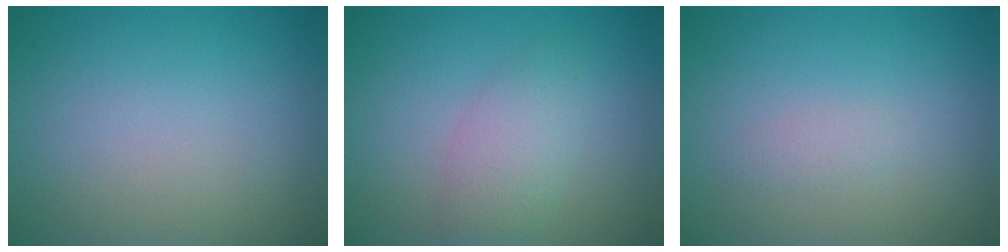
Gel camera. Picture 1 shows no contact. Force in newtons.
{"total": 2.9, "press": 2.9, "slide": 0.1}
{"total": 0.9, "press": 0.9, "slide": 0.1}